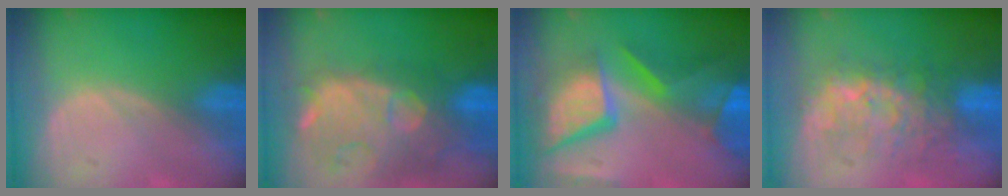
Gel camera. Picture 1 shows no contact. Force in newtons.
{"total": 12.2, "press": 11.0, "slide": 5.4}
{"total": 12.2, "press": 10.0, "slide": 7.0}
{"total": 8.0, "press": 7.9, "slide": 0.8}